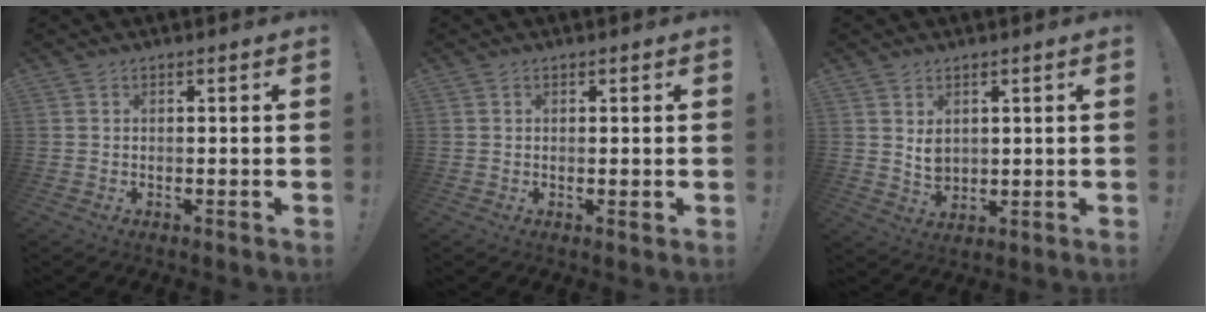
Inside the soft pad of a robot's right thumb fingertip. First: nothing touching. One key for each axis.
{"total": 0.8, "fx": 0.2, "fy": 0.0, "fz": 0.7, "tx": -0.006, "ty": -0.003, "tz": 0.001}
{"total": 4.8, "fx": 2.2, "fy": 3.8, "fz": 2.0, "tx": -0.022, "ty": -0.015, "tz": 0.042}